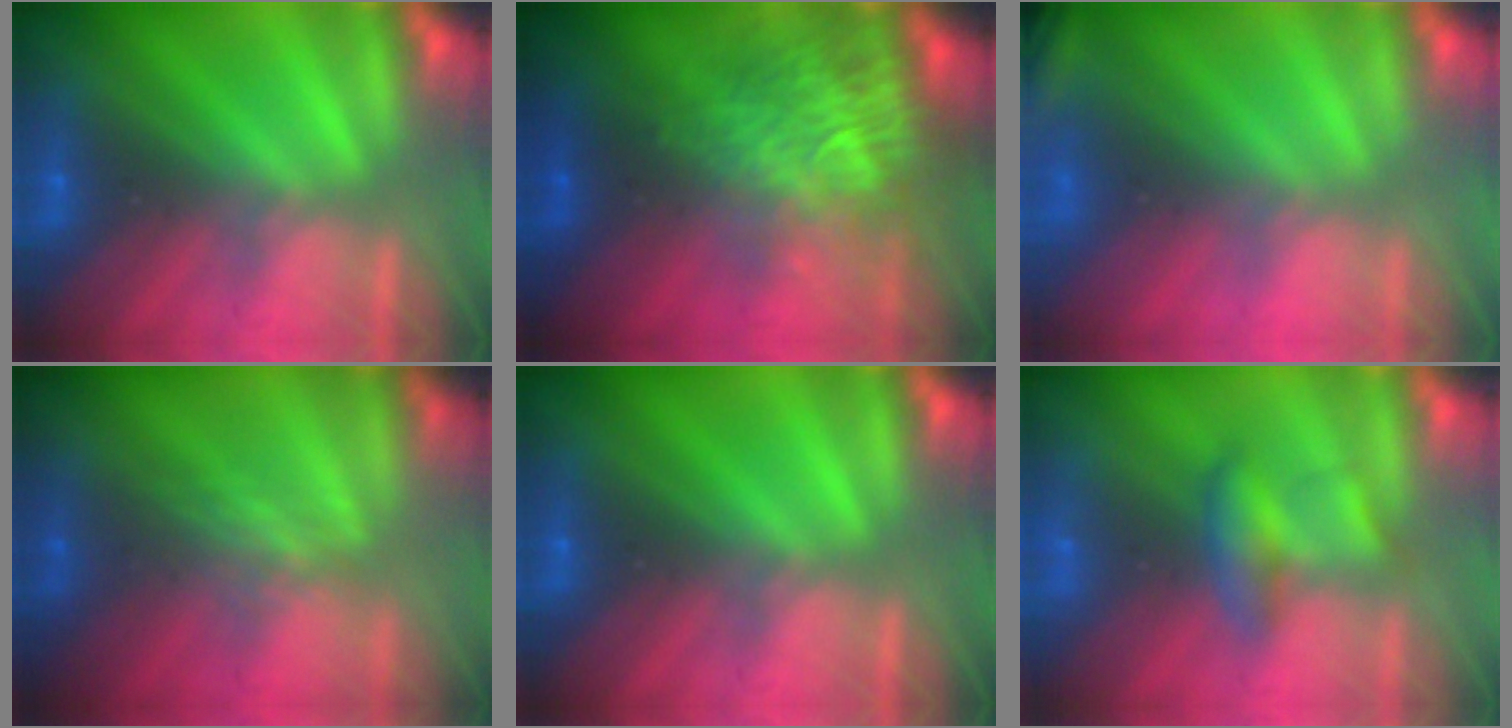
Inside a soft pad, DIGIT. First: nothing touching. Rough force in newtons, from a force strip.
{"total": 5.5}
{"total": 2.4}
{"total": 2.4}
{"total": 0.0}
{"total": 2.2}